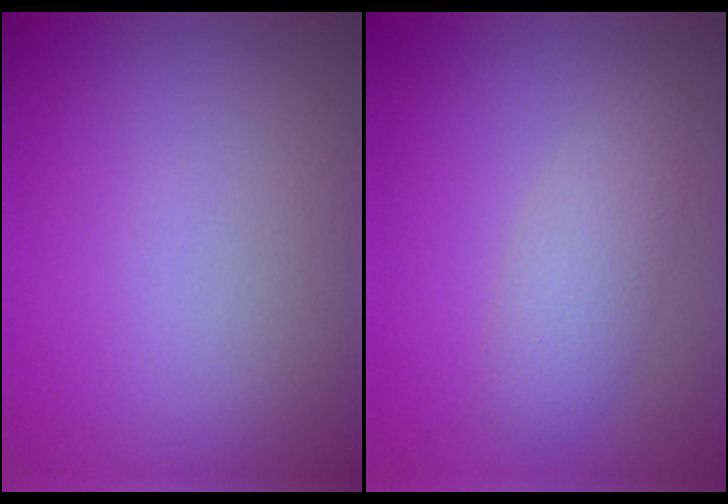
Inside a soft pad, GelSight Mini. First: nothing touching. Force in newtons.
{"total": 2.8, "press": 2.7, "slide": 0.3}